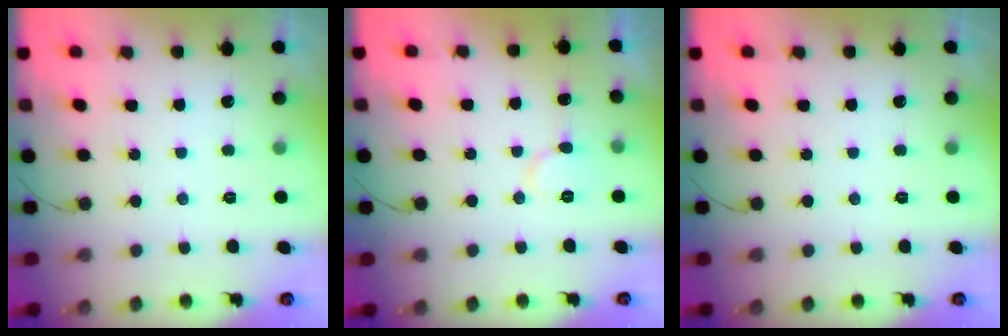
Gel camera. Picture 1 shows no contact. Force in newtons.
{"total": 7.0, "press": 7.0, "slide": 0.6}
{"total": 0.0}